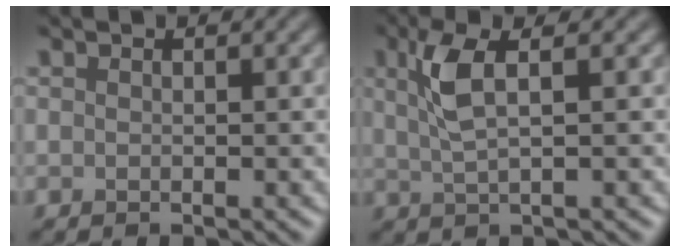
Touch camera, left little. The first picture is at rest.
{"total": 3.7, "force": [1.2, 1.0, 3.3], "torque": [-0.074, 0.003, 0.027]}